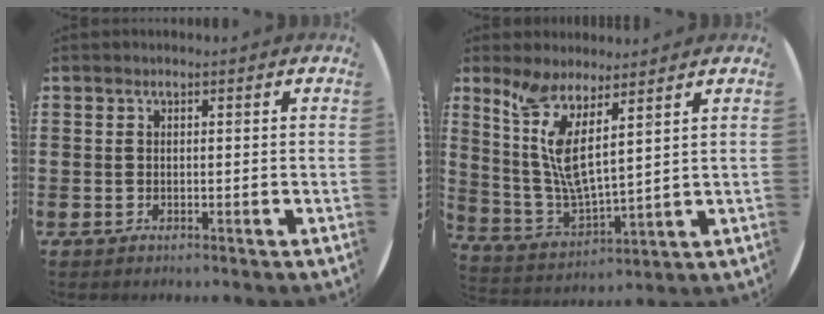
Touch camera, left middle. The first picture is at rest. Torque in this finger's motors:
{"motor_torque": [1.24, 0.90, 1.05, 0.21]}